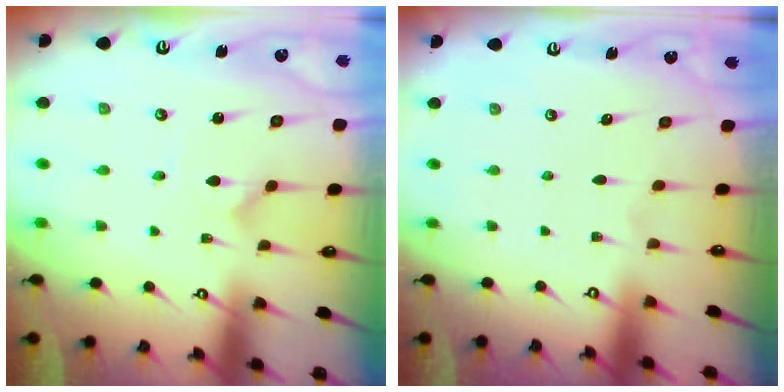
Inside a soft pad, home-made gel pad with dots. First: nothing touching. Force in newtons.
{"total": 0.0}